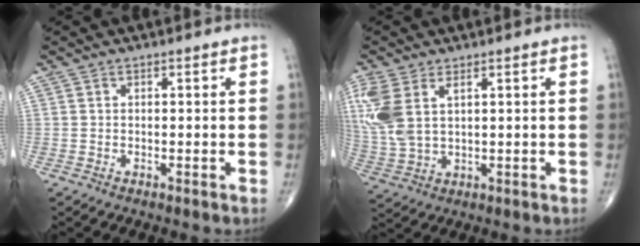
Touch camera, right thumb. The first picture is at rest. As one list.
[{"total": 10.7, "force": [3.7, 5.6, 8.3], "torque": [-0.214, 0.002, 0.088]}]